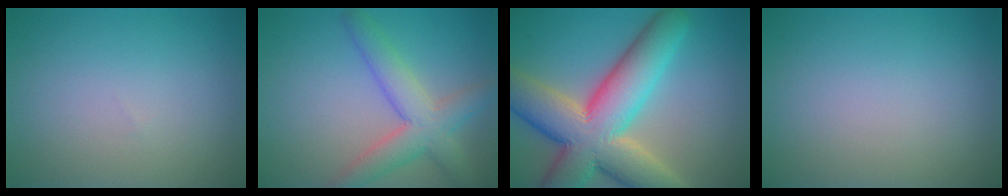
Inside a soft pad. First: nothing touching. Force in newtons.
{"total": 5.1, "press": 5.1, "slide": 0.2}
{"total": 13.0, "press": 12.9, "slide": 1.1}
{"total": 0.0}